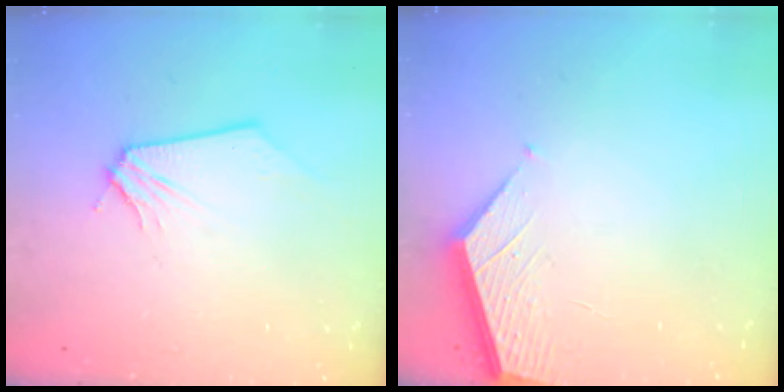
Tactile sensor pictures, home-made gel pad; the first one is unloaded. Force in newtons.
{"total": 2.6, "press": 2.6, "slide": 0.2}